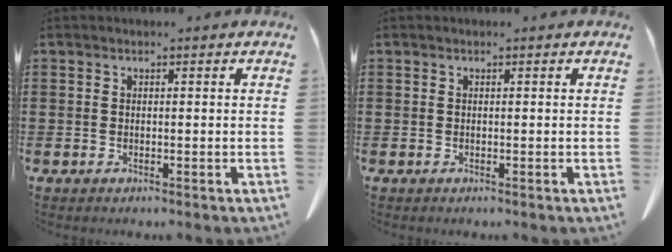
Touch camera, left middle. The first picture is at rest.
{"total": 0.0}